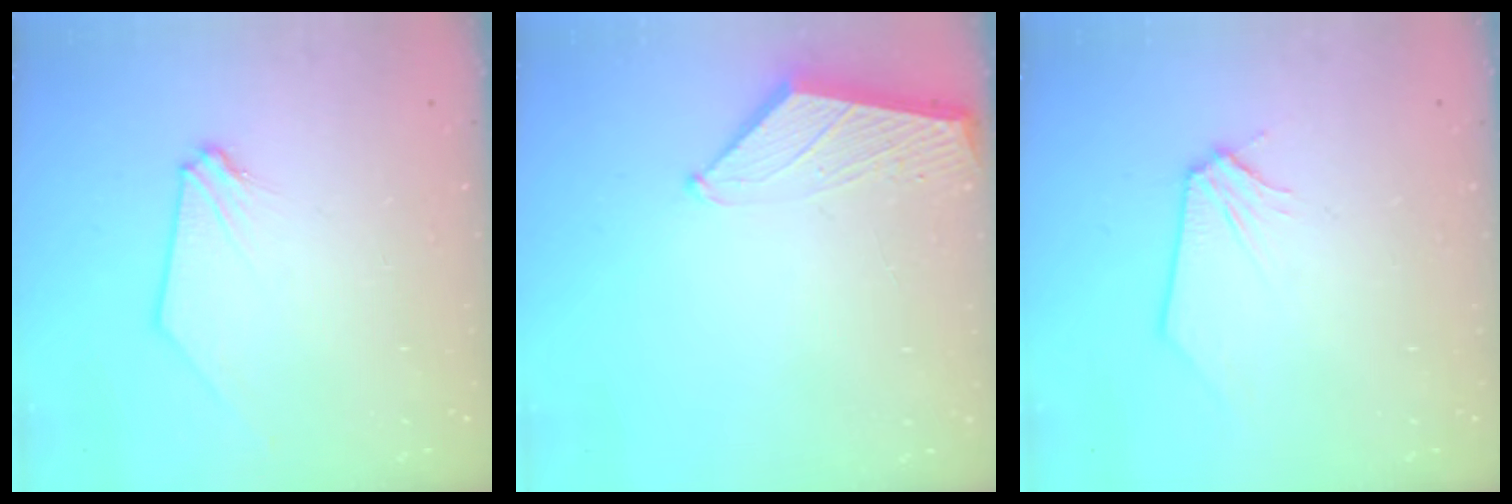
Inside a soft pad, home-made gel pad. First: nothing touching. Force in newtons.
{"total": 1.5, "press": 1.4, "slide": 0.2}
{"total": 0.0}